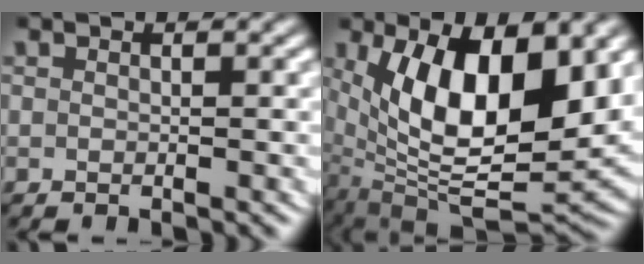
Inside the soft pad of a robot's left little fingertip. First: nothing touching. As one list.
[{"total": 13.7, "force": [-1.3, 7.3, 11.6], "torque": [-0.226, -0.056, 0.013]}]